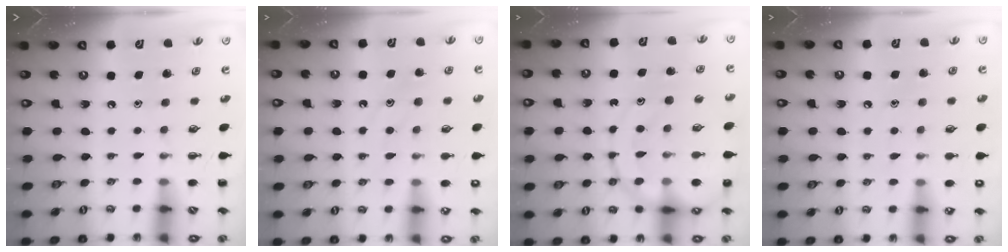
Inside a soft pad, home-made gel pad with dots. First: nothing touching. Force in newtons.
{"total": 11.2, "press": 11.1, "slide": 1.2}
{"total": 18.9, "press": 18.6, "slide": 3.6}
{"total": 7.3, "press": 7.1, "slide": 1.8}